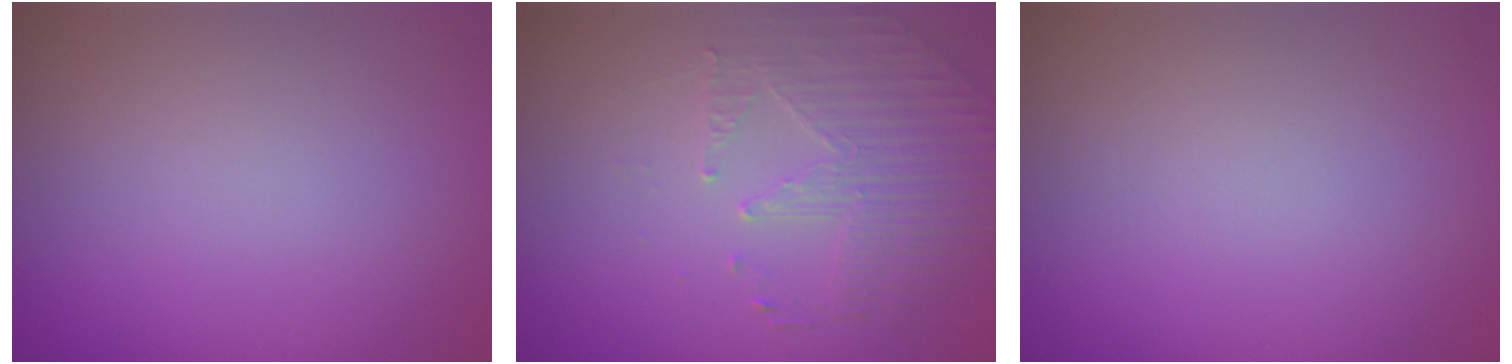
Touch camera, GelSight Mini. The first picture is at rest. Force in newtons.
{"total": 2.2, "press": 1.8, "slide": 1.2}
{"total": 0.0}